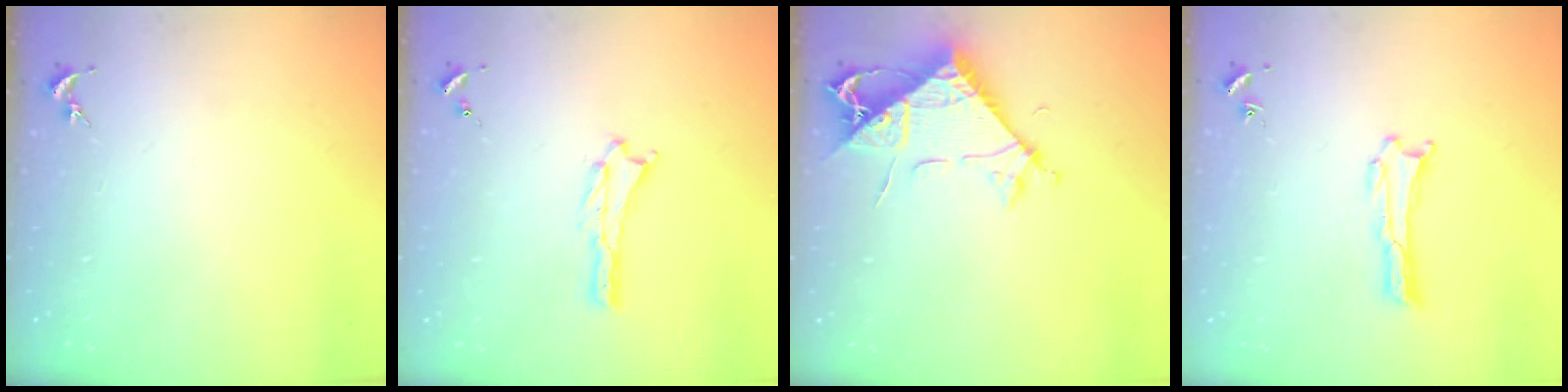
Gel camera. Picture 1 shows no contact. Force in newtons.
{"total": 0.9, "press": 0.9, "slide": 0.2}
{"total": 7.7, "press": 7.6, "slide": 0.9}
{"total": 0.0}